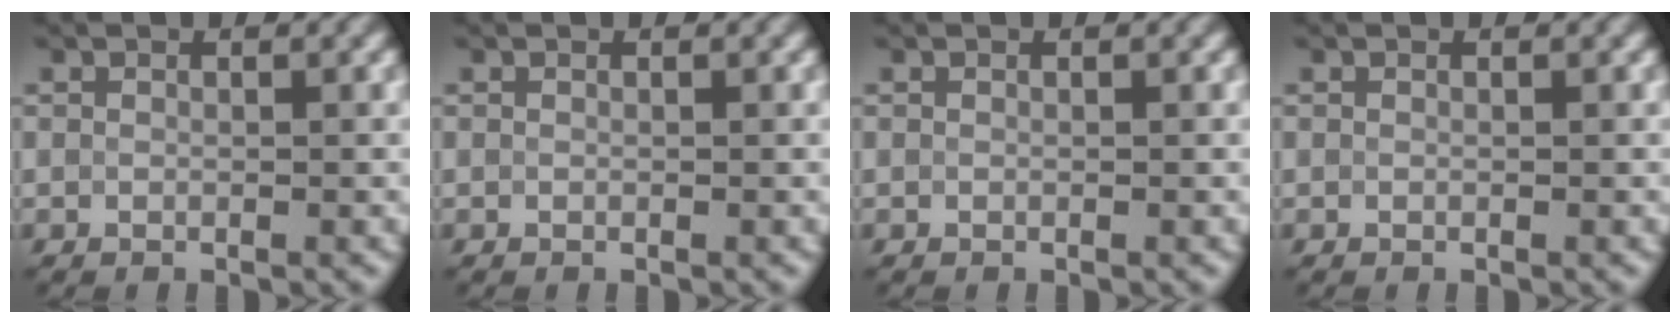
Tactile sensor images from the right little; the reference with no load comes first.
{"total": 0.0}
{"total": 0.0}
{"total": 0.0}